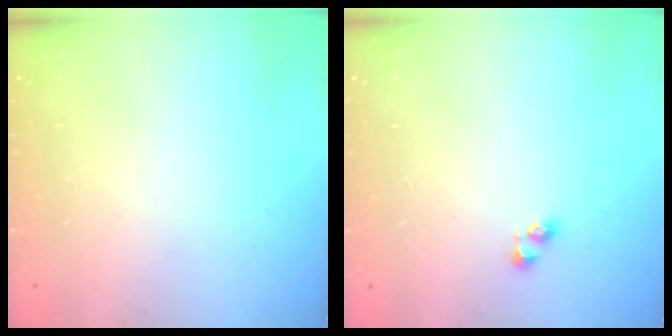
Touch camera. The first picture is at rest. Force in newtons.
{"total": 2.5, "press": 2.5, "slide": 0.2}